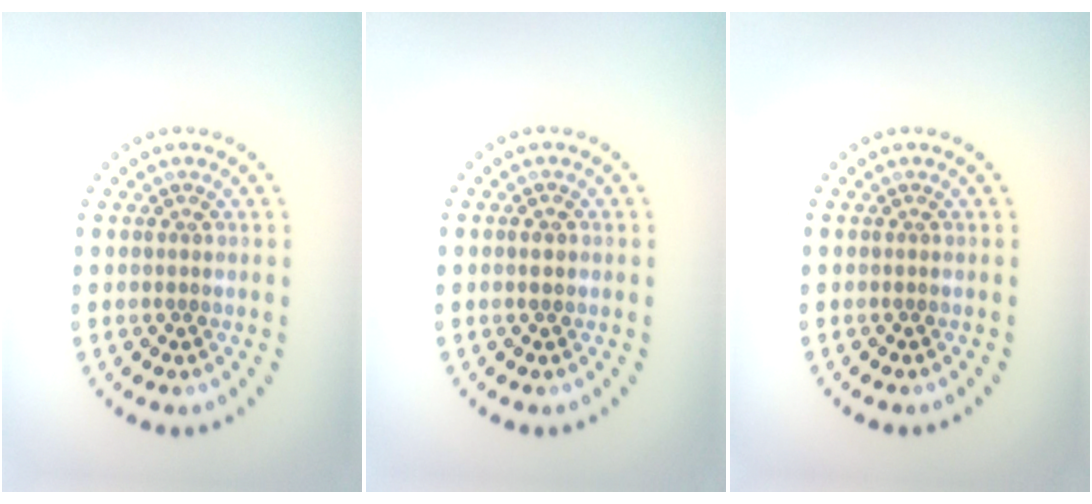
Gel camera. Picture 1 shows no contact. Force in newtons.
{"total": 1.2, "press": 1.2, "slide": 0.1}
{"total": 0.0}